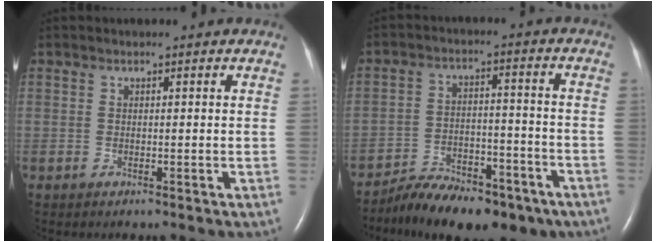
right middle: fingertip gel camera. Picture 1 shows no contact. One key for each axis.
{"total": 14.6, "fx": -11.6, "fy": 5.8, "fz": 6.8, "tx": -0.098, "ty": 0.024, "tz": -0.171}